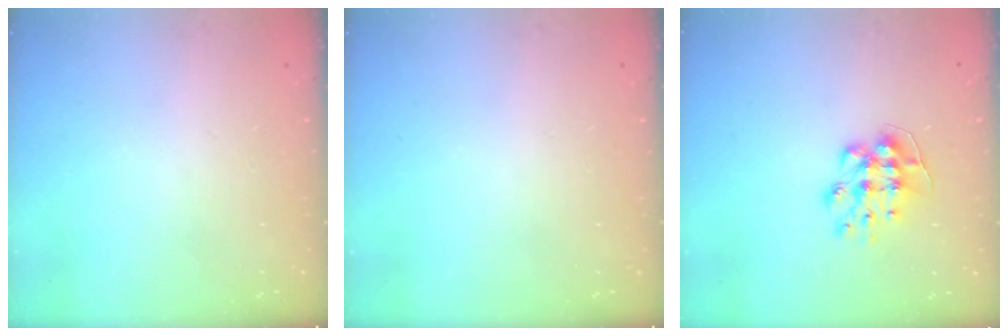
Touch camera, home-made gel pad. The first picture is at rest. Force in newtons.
{"total": 0.0}
{"total": 8.6, "press": 8.5, "slide": 0.2}